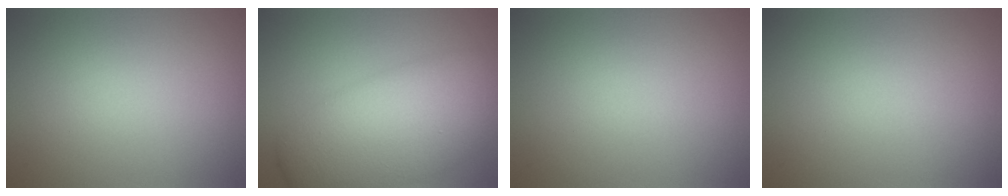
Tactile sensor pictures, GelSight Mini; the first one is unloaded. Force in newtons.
{"total": 8.2, "press": 8.2, "slide": 0.1}
{"total": 0.0}
{"total": 0.0}